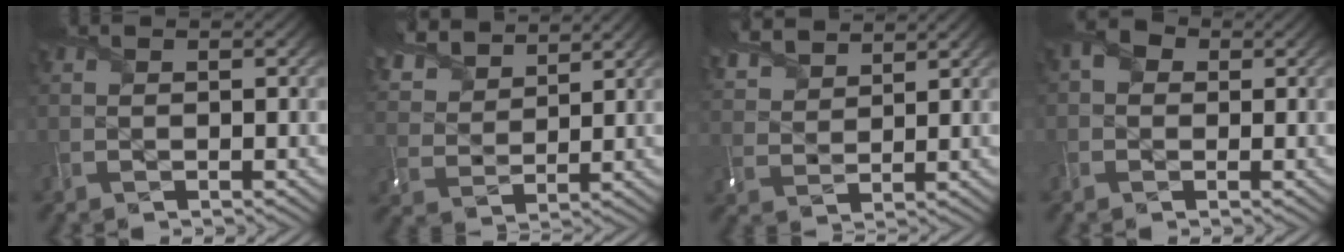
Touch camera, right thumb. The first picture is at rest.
{"total": 8.9, "force": [7.0, 3.8, 4.0], "torque": [-0.121, 0.022, 0.131]}
{"total": 6.7, "force": [5.6, 2.4, 2.8], "torque": [-0.081, 0.017, 0.111]}
{"total": 2.4, "force": [0.2, 2.1, 1.2], "torque": [-0.025, 0.005, -0.005]}